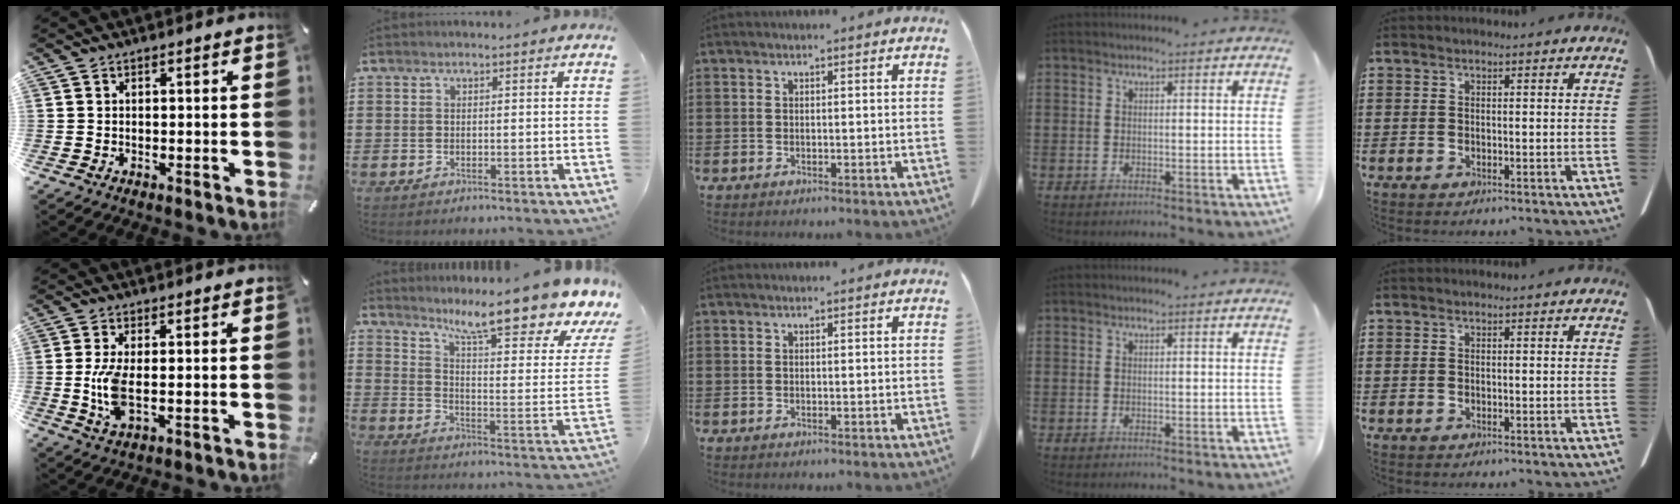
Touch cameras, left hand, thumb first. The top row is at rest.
{"thumb": {"total": 7.2, "force": [-0.4, 2.6, 6.7], "torque": [-0.160, -0.015, -0.013]}, "index": {"total": 13.1, "force": [10.1, 1.1, 8.3], "torque": [-0.153, -0.075, 0.162]}}